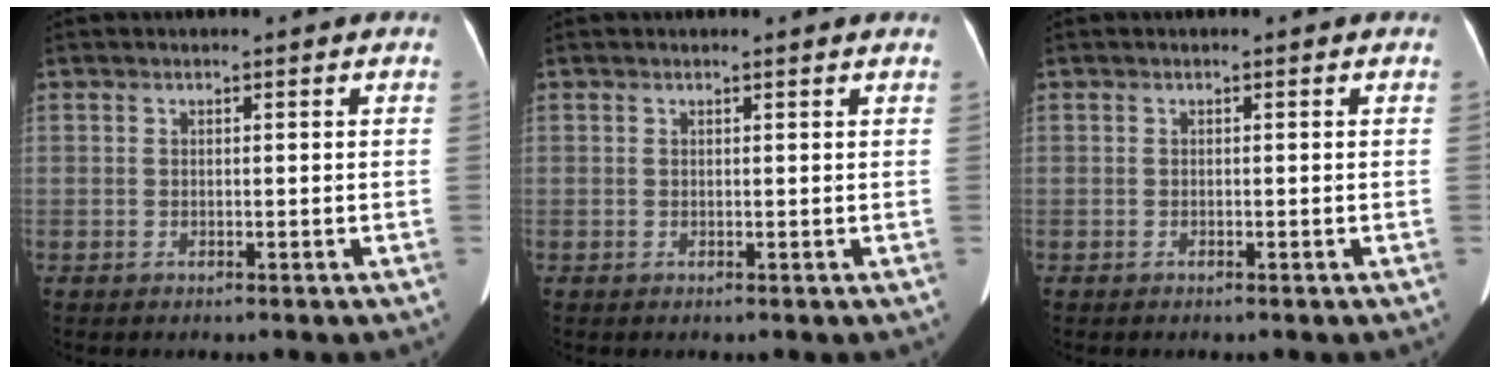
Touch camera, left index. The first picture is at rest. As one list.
[{"total": 0.6, "force": [0.6, -0.1, 0.1], "torque": [-0.014, 0.001, 0.010]}, {"total": 0.0}]